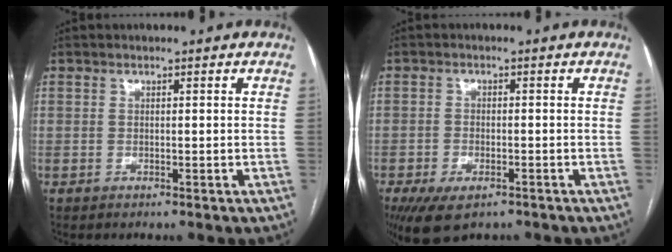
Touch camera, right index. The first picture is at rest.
{"total": 6.7, "force": [-4.4, 3.1, 4.0], "torque": [-0.068, -0.008, -0.070]}